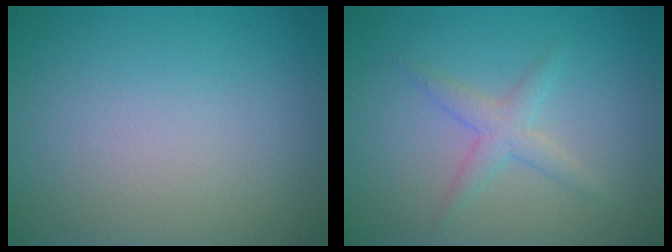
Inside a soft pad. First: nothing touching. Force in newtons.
{"total": 2.0, "press": 2.0, "slide": 0.0}